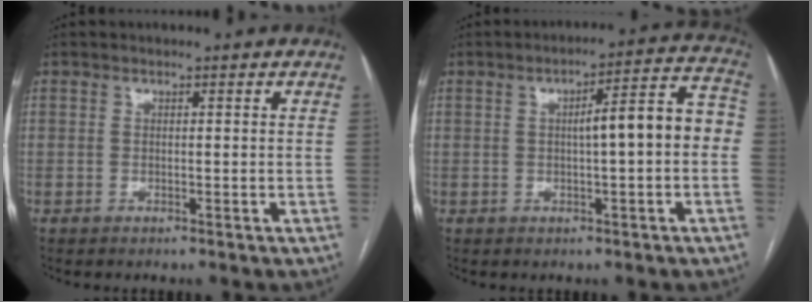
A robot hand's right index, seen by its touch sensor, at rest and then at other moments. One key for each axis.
{"total": 9.1, "fx": -0.3, "fy": 1.3, "fz": 9.0, "tx": -0.120, "ty": 0.037, "tz": -0.005}